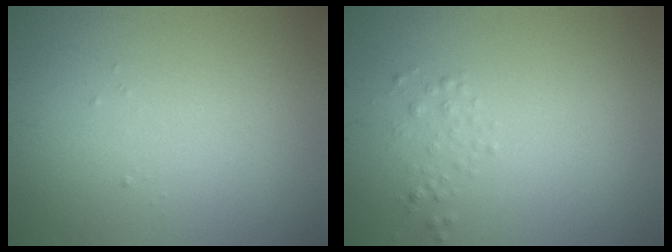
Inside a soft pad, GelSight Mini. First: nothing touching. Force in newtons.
{"total": 0.9, "press": 0.9, "slide": 0.0}